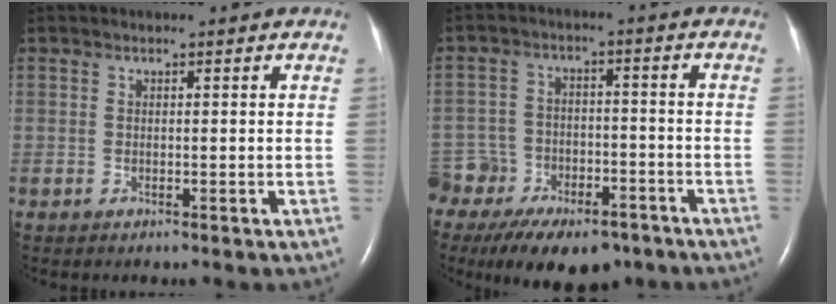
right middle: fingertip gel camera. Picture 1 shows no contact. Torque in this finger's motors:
{"motor_torque": [0.85, -0.96, 0.12, 0.06]}